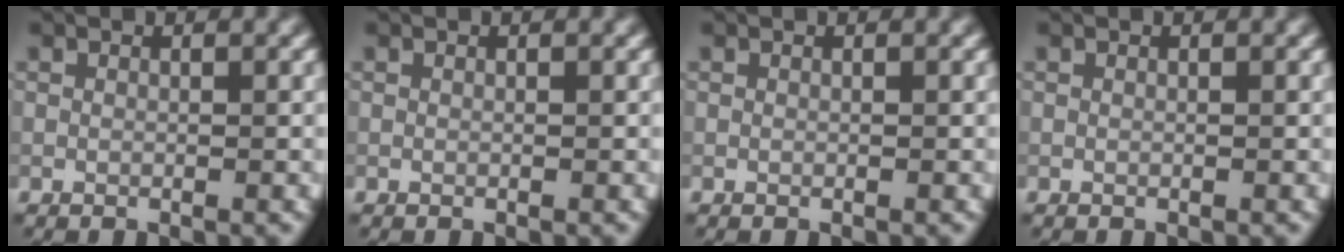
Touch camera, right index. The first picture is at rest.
{"total": 0.0}
{"total": 0.0}
{"total": 0.0}